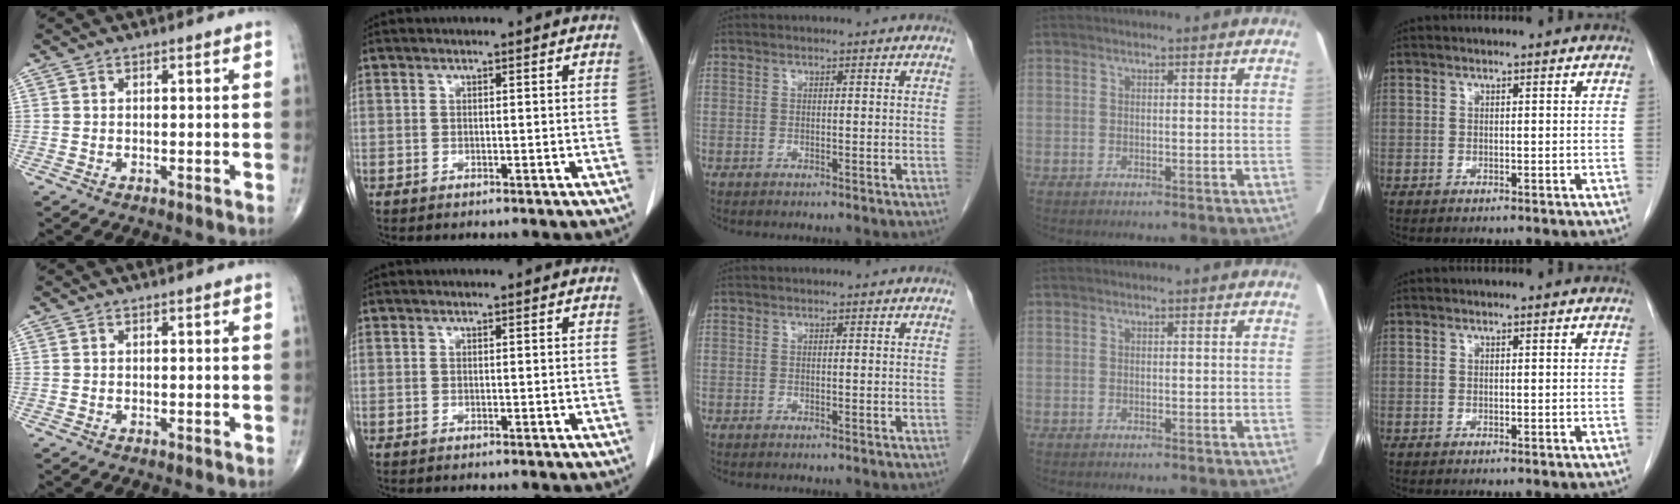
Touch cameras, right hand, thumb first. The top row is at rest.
{}